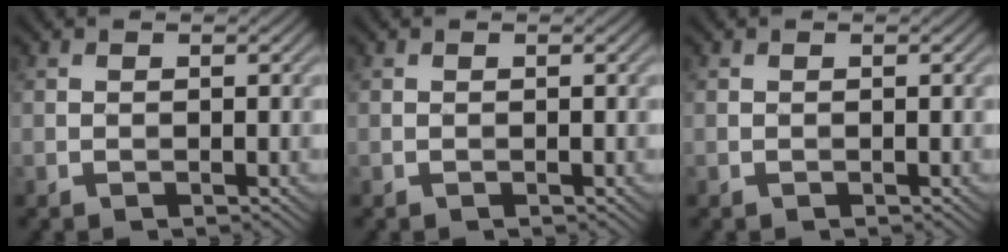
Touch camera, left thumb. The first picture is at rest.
{"total": 0.0}
{"total": 0.0}